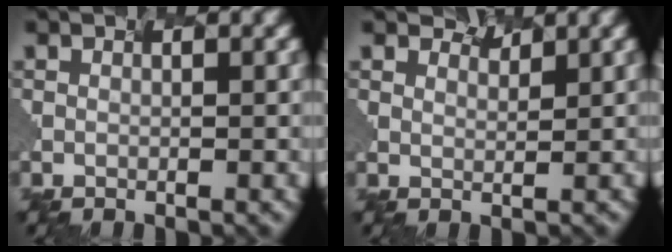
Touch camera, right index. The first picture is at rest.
{"total": 1.6, "force": [1.5, 0.0, -0.5], "torque": [-0.001, -0.002, 0.033]}